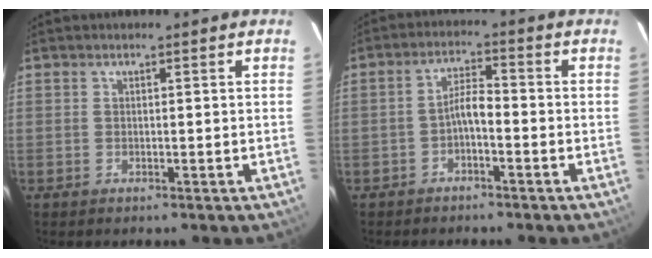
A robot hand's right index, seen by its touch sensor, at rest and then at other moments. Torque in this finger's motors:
{"motor_torque": [0.57, -0.27, 0.27, 0.08]}